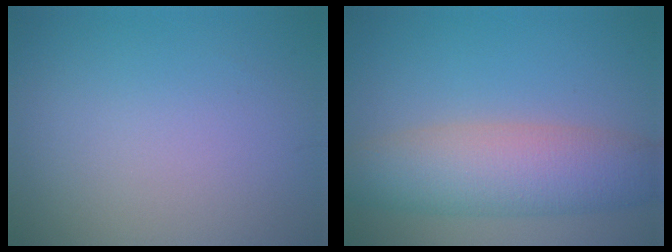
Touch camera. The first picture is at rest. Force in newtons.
{"total": 6.9, "press": 6.9, "slide": 0.4}